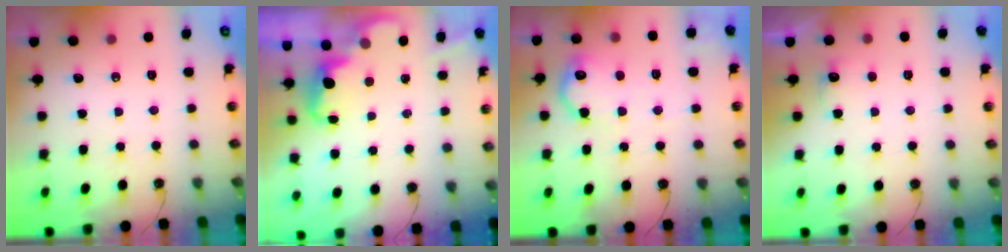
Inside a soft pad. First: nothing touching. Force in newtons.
{"total": 2.2, "press": 2.1, "slide": 0.5}
{"total": 11.4, "press": 11.4, "slide": 0.4}
{"total": 5.1, "press": 4.9, "slide": 1.2}